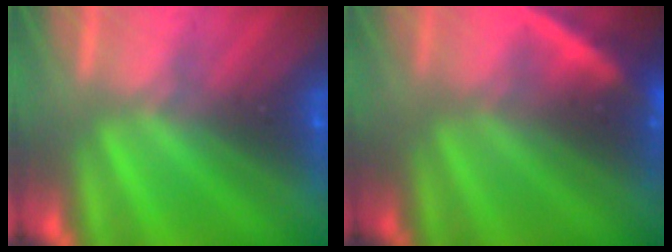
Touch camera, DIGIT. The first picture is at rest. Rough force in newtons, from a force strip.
{"total": 2.2}